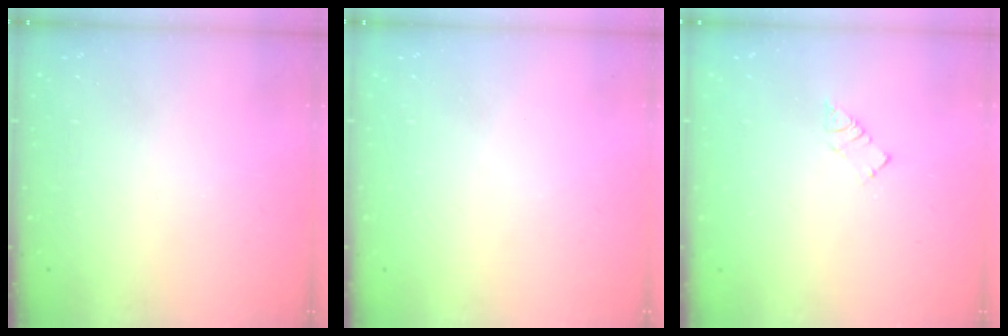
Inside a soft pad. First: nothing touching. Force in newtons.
{"total": 0.0}
{"total": 3.7, "press": 3.7, "slide": 0.2}